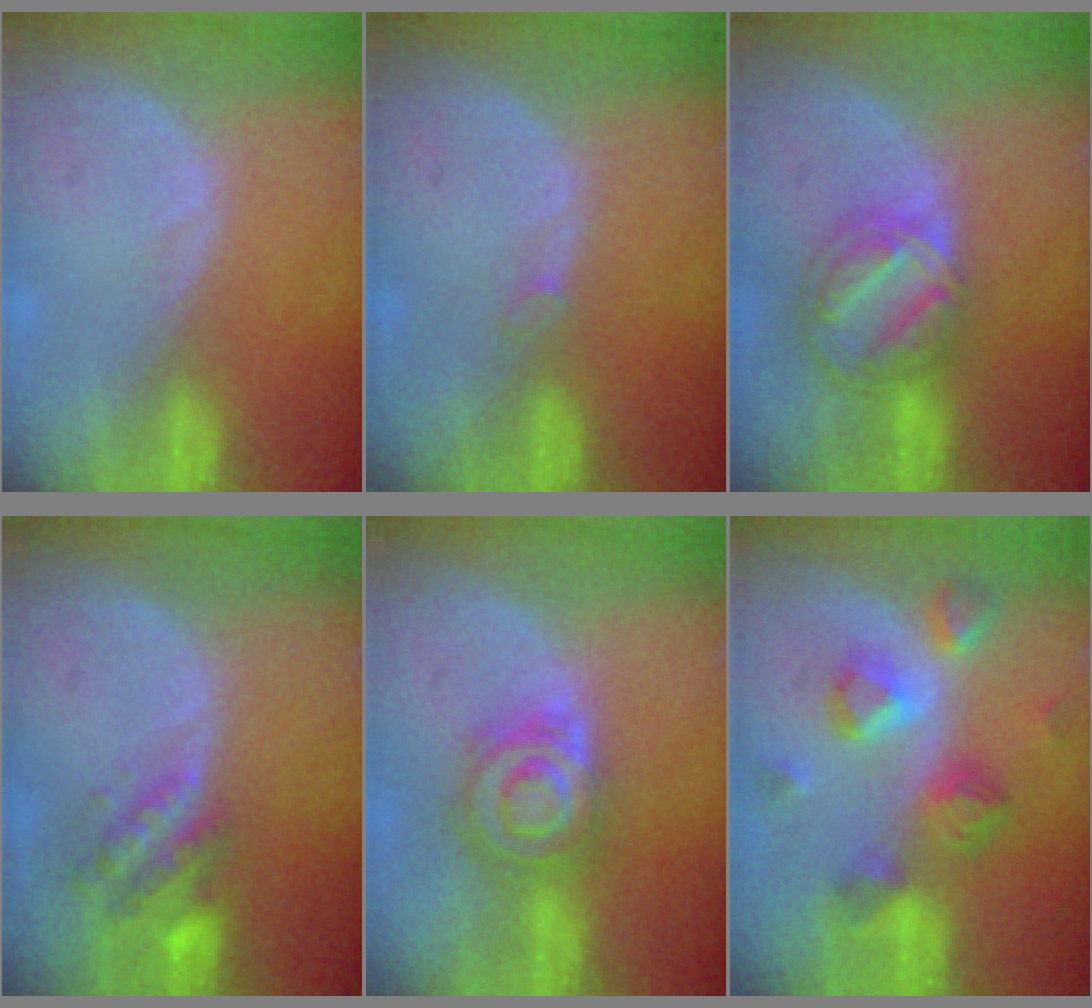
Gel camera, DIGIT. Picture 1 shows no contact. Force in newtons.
{"total": 0.7, "press": 0.7, "slide": 0.2}
{"total": 8.1, "press": 7.0, "slide": 4.1}
{"total": 6.3, "press": 5.7, "slide": 2.5}
{"total": 7.2, "press": 6.7, "slide": 2.8}
{"total": 8.8, "press": 7.9, "slide": 3.7}